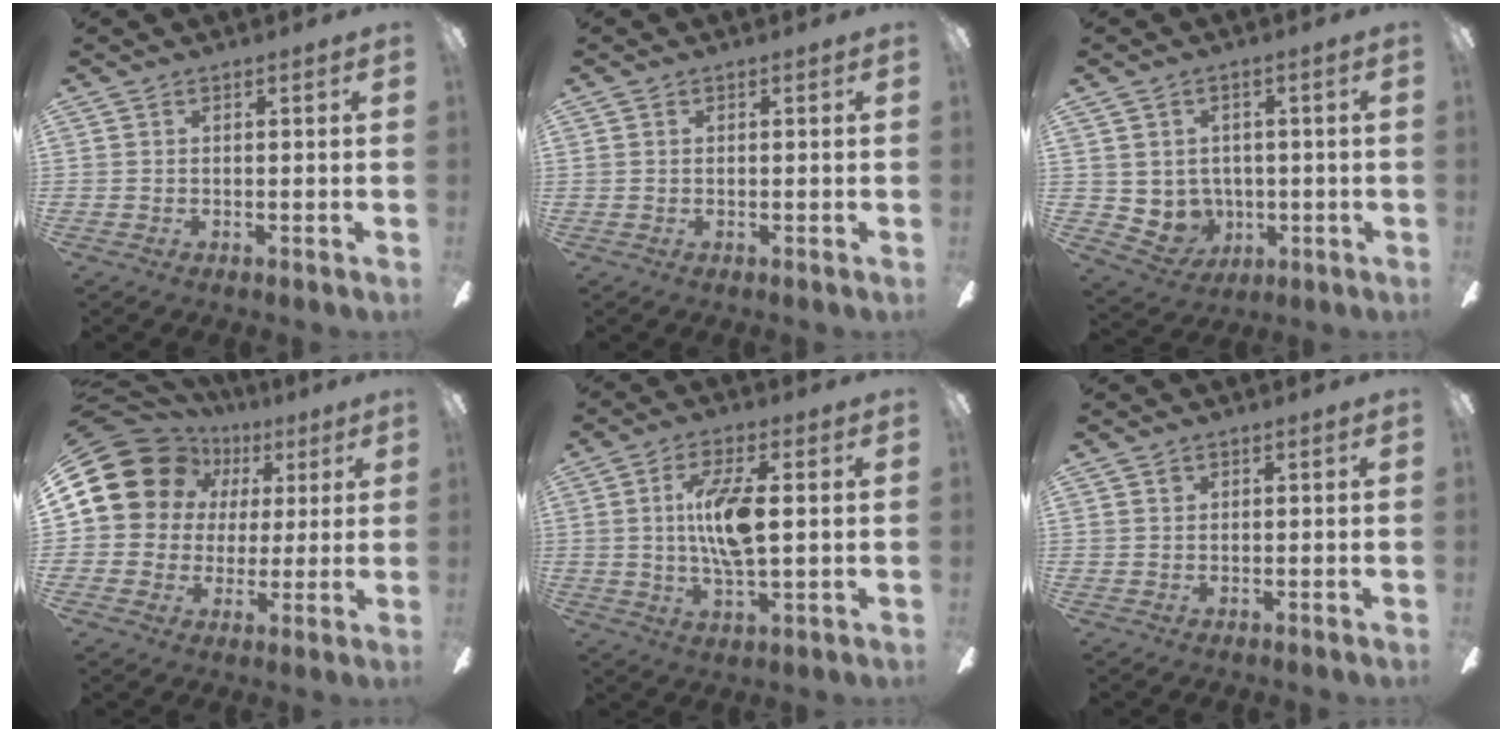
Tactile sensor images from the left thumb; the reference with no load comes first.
{"total": 0.0}
{"total": 5.2, "force": [1.3, 5.1, 0.4], "torque": [-0.035, -0.015, 0.029]}
{"total": 16.2, "force": [5.3, 14.0, 6.3], "torque": [-0.115, -0.018, 0.102]}
{"total": 11.3, "force": [1.6, 4.0, 10.4], "torque": [-0.210, 0.003, 0.022]}
{"total": 0.6, "force": [0.4, 0.5, 0.0], "torque": [-0.001, 0.004, 0.006]}